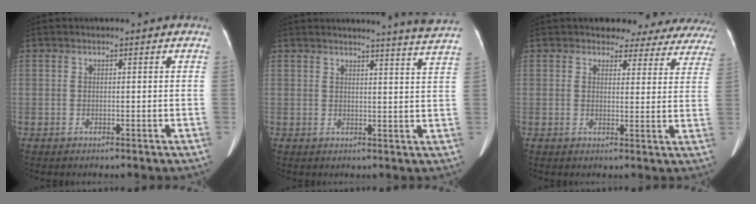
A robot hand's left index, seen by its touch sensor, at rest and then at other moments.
{"total": 8.8, "force": [8.3, -1.9, 2.2], "torque": [-0.031, -0.043, 0.081]}
{"total": 14.2, "force": [12.9, 5.3, 3.0], "torque": [-0.003, -0.022, 0.116]}